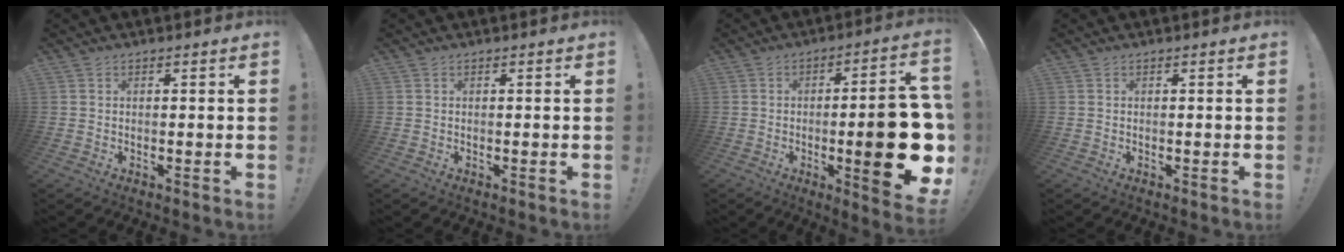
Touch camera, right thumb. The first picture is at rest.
{"total": 0.0}
{"total": 20.9, "force": [-3.2, 4.7, 20.1], "torque": [-0.273, 0.002, -0.038]}
{"total": 0.0}